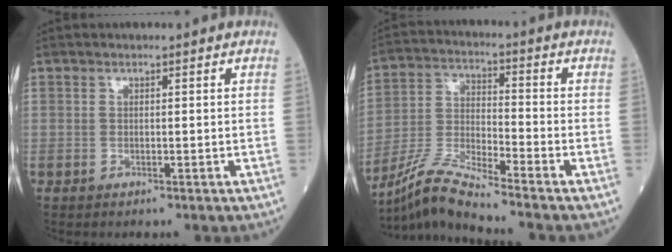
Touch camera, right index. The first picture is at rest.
{"total": 9.2, "force": [-8.4, -1.7, 3.4], "torque": [-0.083, -0.018, -0.164]}